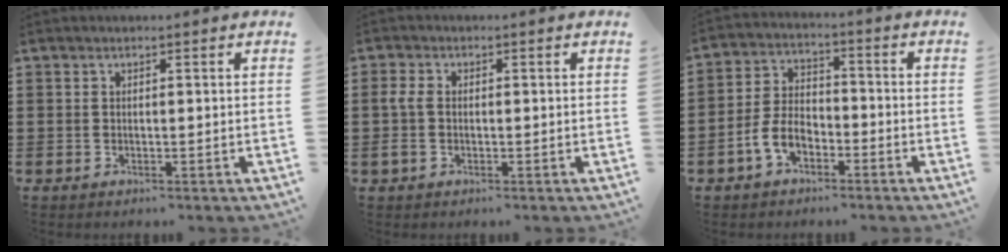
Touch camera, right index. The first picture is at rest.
{"total": 2.5, "force": [-0.4, 1.6, 1.9], "torque": [-0.053, -0.003, -0.013]}
{"total": 5.9, "force": [-3.0, 3.3, 3.8], "torque": [-0.094, 0.003, -0.062]}